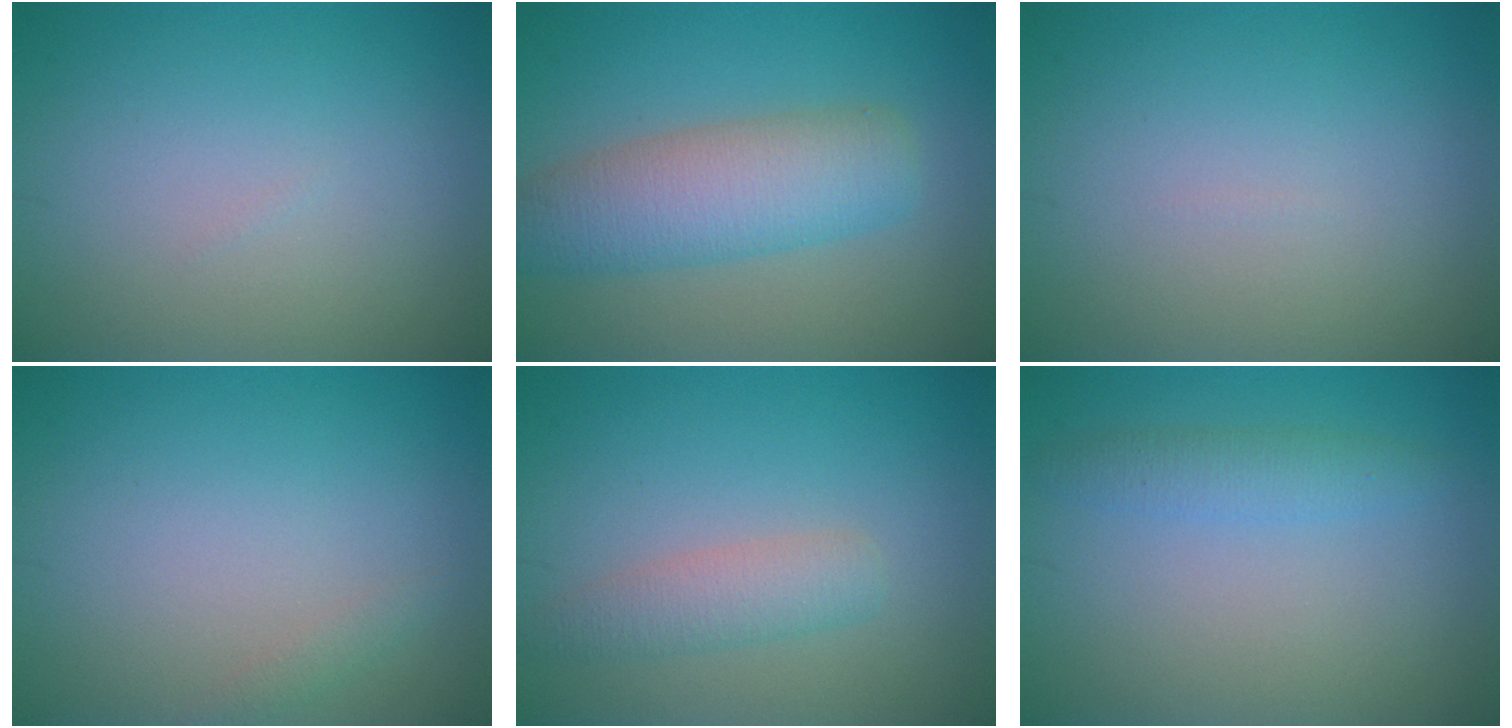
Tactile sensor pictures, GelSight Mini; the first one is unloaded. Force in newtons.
{"total": 6.4, "press": 6.4, "slide": 0.2}
{"total": 0.0}
{"total": 0.7, "press": 0.7, "slide": 0.0}
{"total": 2.6, "press": 2.6, "slide": 0.2}
{"total": 2.0, "press": 2.0, "slide": 0.1}